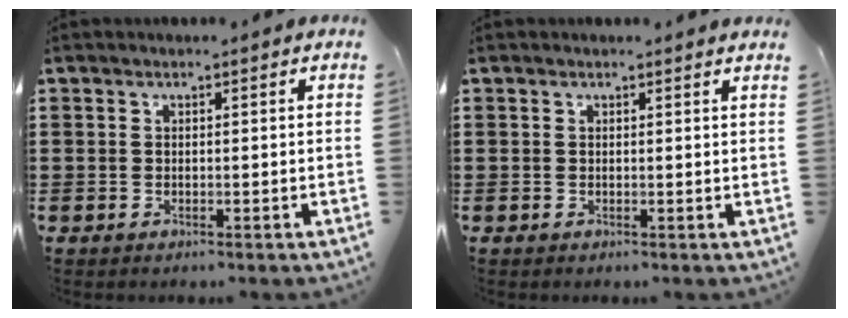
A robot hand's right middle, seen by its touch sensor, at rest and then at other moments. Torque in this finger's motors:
{"motor_torque": [-0.55, -0.17, 0.02, -0.01]}